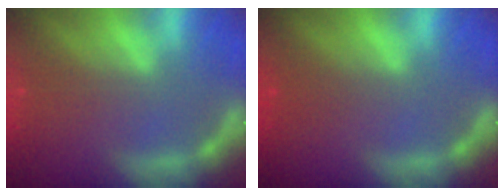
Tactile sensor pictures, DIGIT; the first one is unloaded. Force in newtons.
{"total": 0.9}